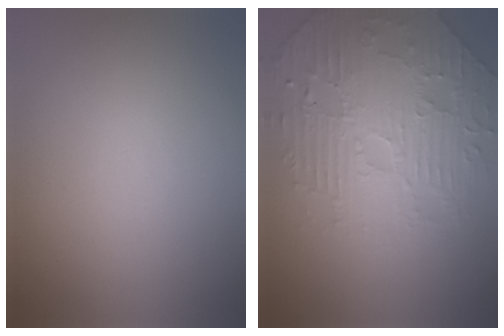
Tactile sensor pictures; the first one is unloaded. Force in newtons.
{"total": 4.5, "press": 4.5, "slide": 0.4}